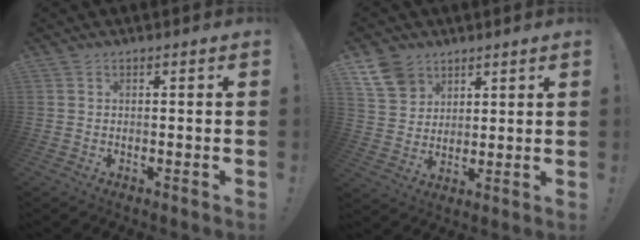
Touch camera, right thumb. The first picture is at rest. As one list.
[{"total": 10.1, "force": [6.3, 7.4, 3.0], "torque": [-0.055, -0.035, 0.128]}]